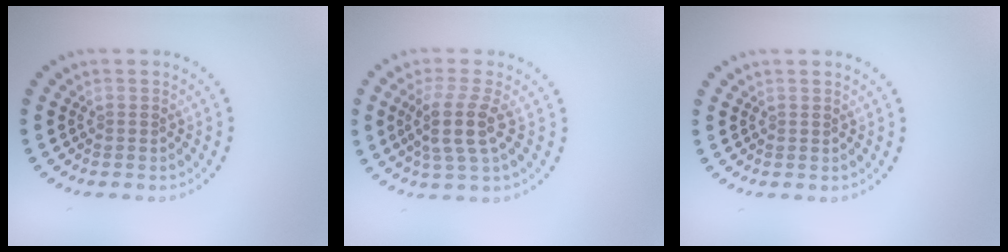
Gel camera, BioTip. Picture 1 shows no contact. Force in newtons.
{"total": 3.5, "press": 2.8, "slide": 2.0}
{"total": 0.0}